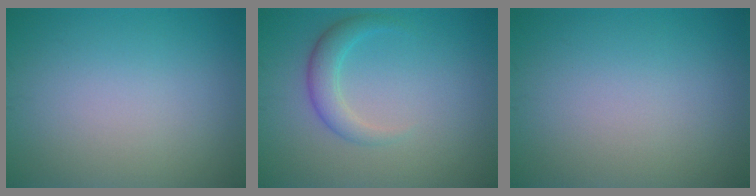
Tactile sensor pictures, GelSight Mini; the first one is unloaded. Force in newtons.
{"total": 2.5, "press": 2.5, "slide": 0.1}
{"total": 0.0}